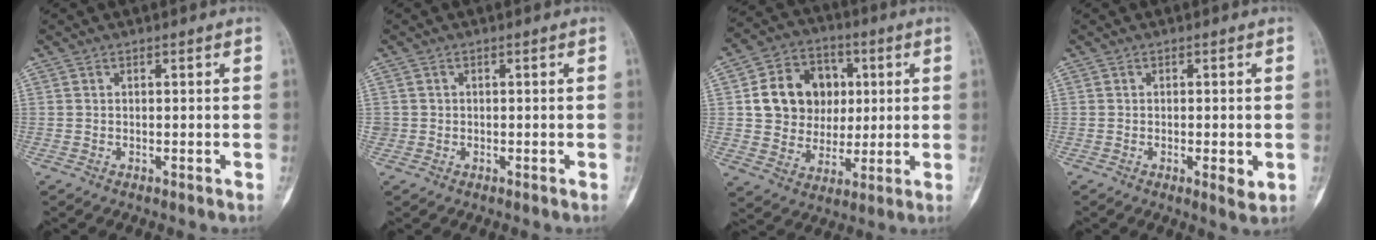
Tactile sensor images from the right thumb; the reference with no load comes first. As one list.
[{"total": 1.1, "force": [-0.2, 1.1, 0.0], "torque": [0.009, 0.008, -0.007]}, {"total": 14.7, "force": [2.6, 12.5, 7.2], "torque": [-0.076, 0.007, 0.049]}, {"total": 3.4, "force": [-0.7, 1.2, 3.2], "torque": [-0.042, -0.007, -0.010]}]